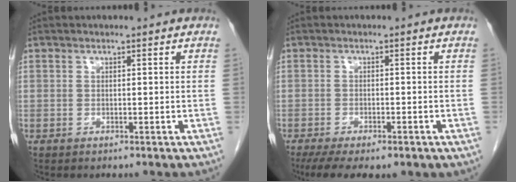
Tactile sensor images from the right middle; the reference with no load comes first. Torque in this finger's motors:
{"motor_torque": [1.16, -0.98, 0.30, 0.12]}